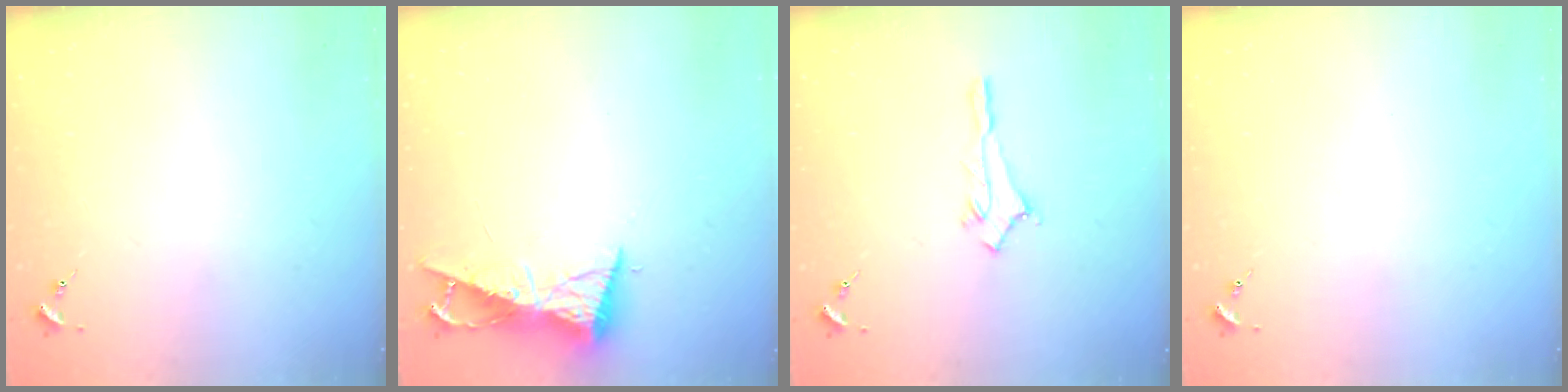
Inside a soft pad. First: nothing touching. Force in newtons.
{"total": 8.9, "press": 8.9, "slide": 0.5}
{"total": 2.9, "press": 2.8, "slide": 0.4}
{"total": 0.0}